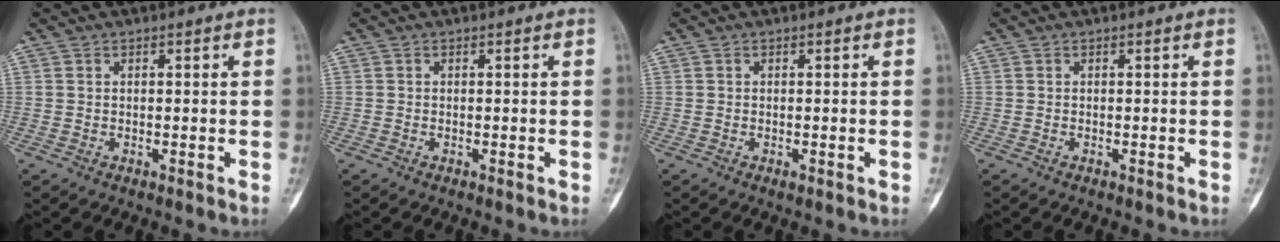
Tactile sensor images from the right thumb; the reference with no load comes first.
{"total": 0.0}
{"total": 1.0, "force": [-0.3, 0.4, 0.8], "torque": [-0.009, 0.003, -0.001]}
{"total": 0.0}